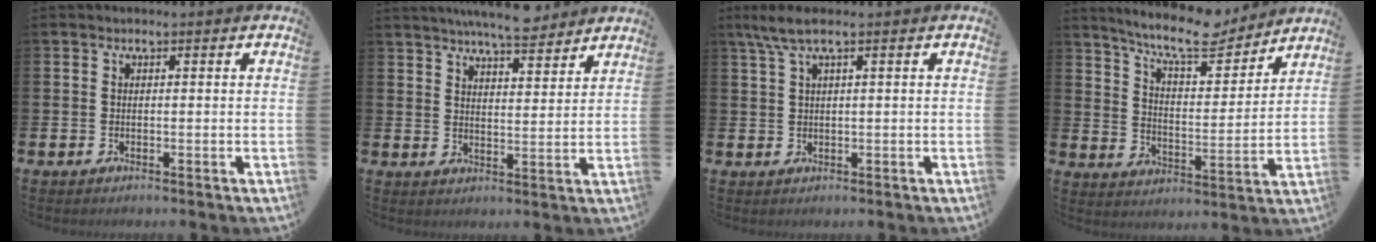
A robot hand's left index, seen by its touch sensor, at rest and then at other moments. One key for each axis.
{"total": 6.6, "fx": 6.4, "fy": 0.5, "fz": 1.6, "tx": -0.036, "ty": -0.030, "tz": 0.113}
{"total": 3.4, "fx": 1.8, "fy": 0.6, "fz": 2.9, "tx": -0.063, "ty": 0.007, "tz": 0.033}
{"total": 10.0, "fx": 9.1, "fy": 1.9, "fz": 3.8, "tx": -0.096, "ty": -0.050, "tz": 0.159}